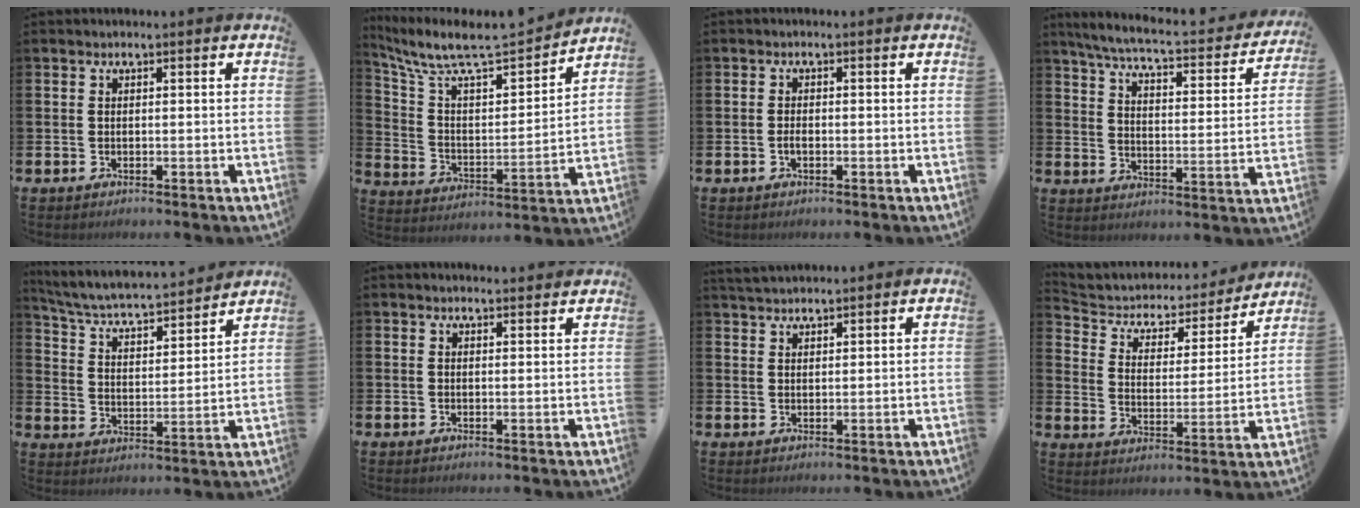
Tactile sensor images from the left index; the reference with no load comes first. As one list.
[{"total": 9.4, "force": [8.4, 2.0, 3.6], "torque": [-0.111, -0.062, 0.141]}, {"total": 1.1, "force": [-0.5, 0.6, 0.9], "torque": [-0.020, 0.002, -0.009]}, {"total": 5.8, "force": [5.2, 0.7, 2.6], "torque": [-0.075, -0.040, 0.081]}, {"total": 5.6, "force": [5.2, 0.9, 1.9], "torque": [-0.067, -0.043, 0.082]}, {"total": 1.4, "force": [1.4, 0.2, 0.0], "torque": [0.010, -0.008, 0.024]}, {"total": 2.4, "force": [2.4, 0.4, 0.2], "torque": [-0.008, -0.006, 0.044]}, {"total": 4.8, "force": [4.0, 2.4, 0.9], "torque": [-0.050, -0.031, 0.060]}]